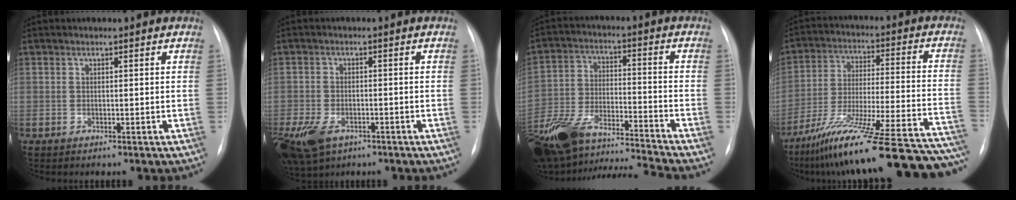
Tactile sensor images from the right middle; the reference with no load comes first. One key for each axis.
{"total": 14.6, "fx": -7.9, "fy": 9.4, "fz": 7.9, "tx": -0.224, "ty": -0.020, "tz": -0.120}
{"total": 18.6, "fx": -16.2, "fy": 1.4, "fz": 9.1, "tx": -0.198, "ty": 0.006, "tz": -0.285}
{"total": 31.9, "fx": -26.5, "fy": 2.5, "fz": 17.5, "tx": -0.199, "ty": -0.018, "tz": -0.382}